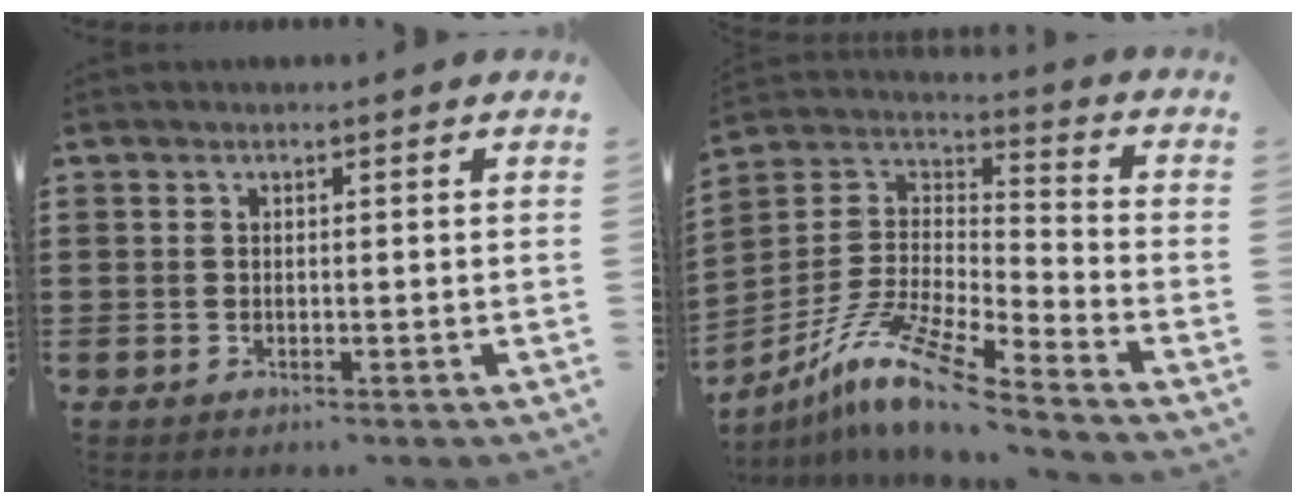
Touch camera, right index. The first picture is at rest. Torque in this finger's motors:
{"motor_torque": [0.09, 0.41, 0.47, 0.10]}